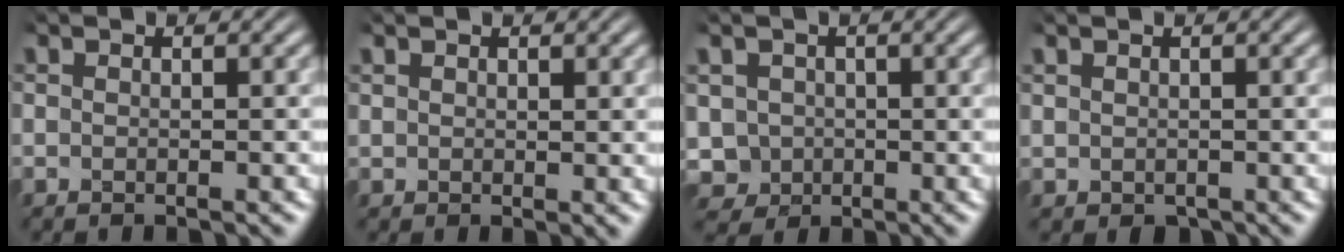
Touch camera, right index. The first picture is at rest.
{"total": 1.2, "force": [1.0, -0.6, 0.3], "torque": [0.004, -0.004, 0.024]}
{"total": 5.0, "force": [-0.3, 4.8, 1.4], "torque": [-0.052, -0.039, 0.010]}
{"total": 0.0}